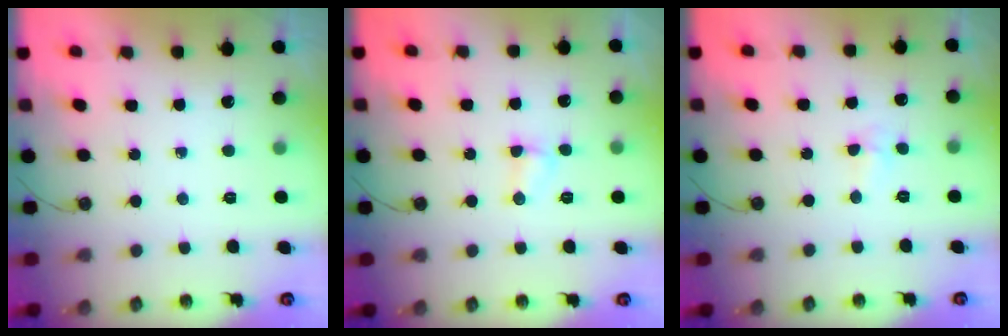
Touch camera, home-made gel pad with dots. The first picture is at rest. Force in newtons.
{"total": 3.7, "press": 3.7, "slide": 0.6}
{"total": 2.7, "press": 2.6, "slide": 0.6}